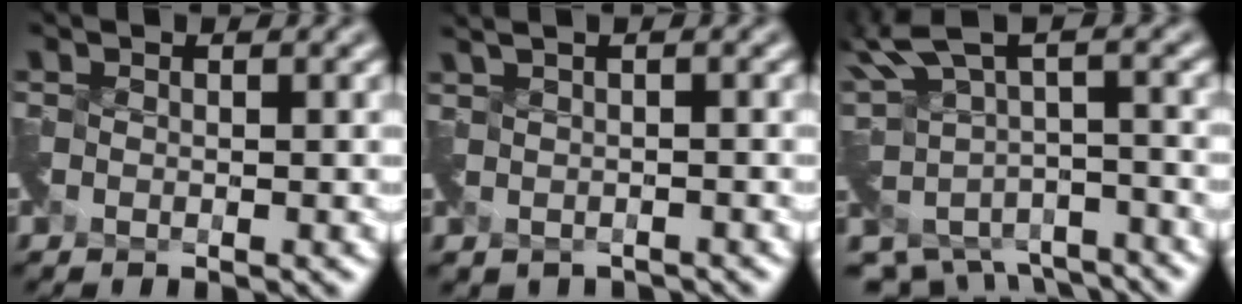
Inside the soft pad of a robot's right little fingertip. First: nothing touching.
{"total": 2.6, "force": [-0.3, 1.5, 2.2], "torque": [-0.046, -0.017, -0.002]}
{"total": 6.3, "force": [-1.6, 3.7, 4.9], "torque": [-0.104, -0.032, -0.009]}